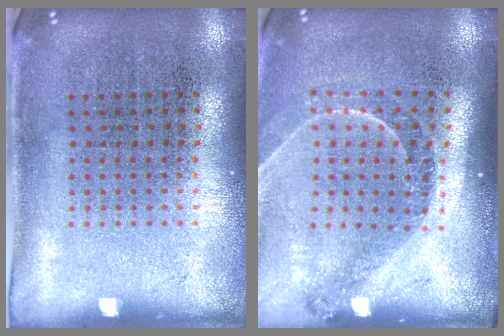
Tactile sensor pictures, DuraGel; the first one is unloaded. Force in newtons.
{"total": 1.3, "press": 1.3, "slide": 0.2}